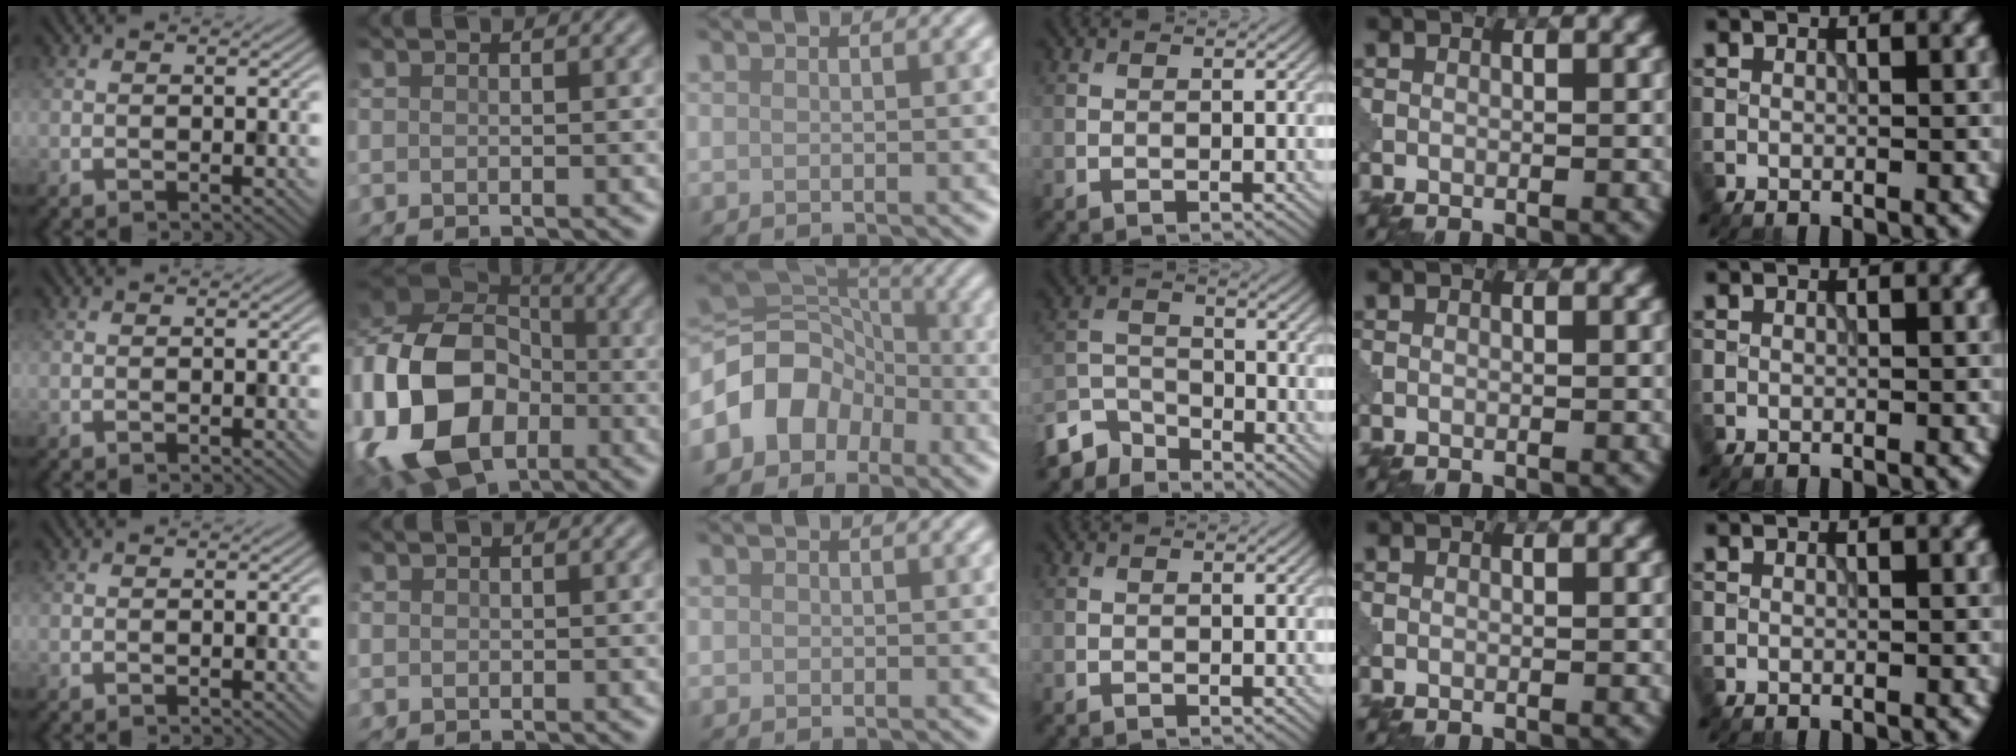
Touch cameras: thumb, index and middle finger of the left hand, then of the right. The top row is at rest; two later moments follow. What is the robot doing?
{"motion": "assemble", "object": "puzzle pieces"}